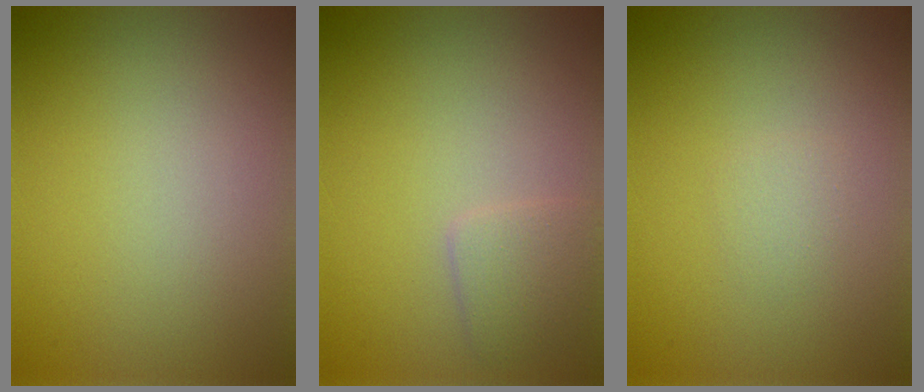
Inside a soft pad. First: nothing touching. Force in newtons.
{"total": 1.8, "press": 1.8, "slide": 0.0}
{"total": 0.8, "press": 0.8, "slide": 0.0}